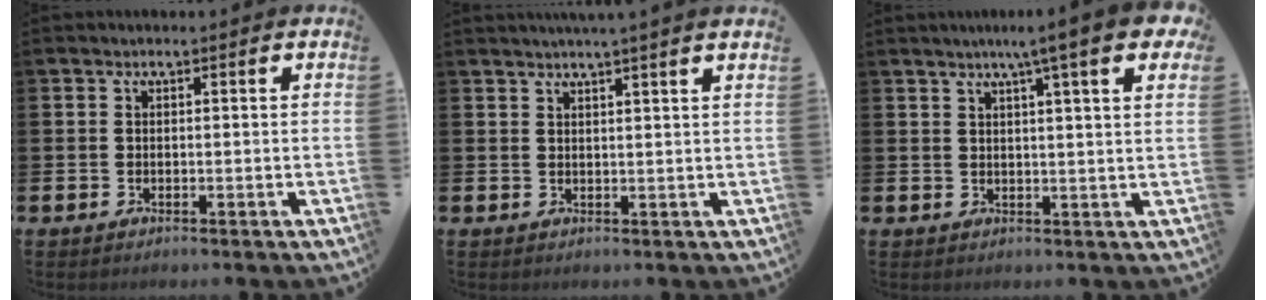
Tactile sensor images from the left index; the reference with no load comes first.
{"total": 2.2, "force": [2.0, -0.8, 0.4], "torque": [-0.014, -0.006, 0.038]}
{"total": 6.7, "force": [4.9, 0.6, 4.6], "torque": [-0.074, -0.015, 0.080]}